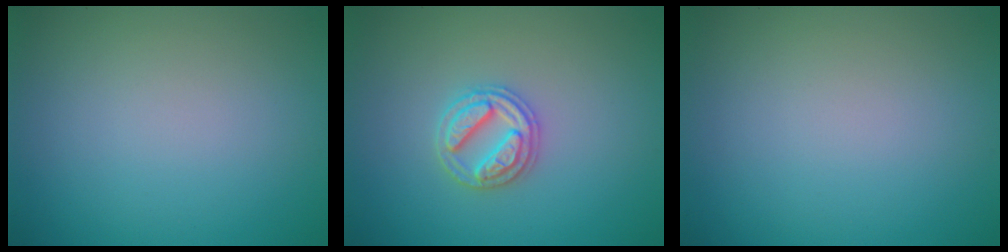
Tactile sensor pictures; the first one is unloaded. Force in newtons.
{"total": 2.7, "press": 2.7, "slide": 0.3}
{"total": 0.0}